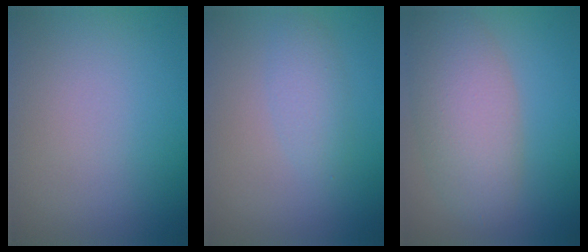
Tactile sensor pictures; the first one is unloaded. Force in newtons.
{"total": 2.0, "press": 2.0, "slide": 0.1}
{"total": 5.8, "press": 5.7, "slide": 0.4}